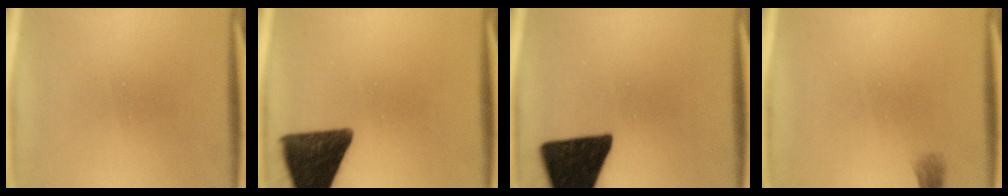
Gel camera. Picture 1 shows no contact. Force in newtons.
{"total": 13.4}
{"total": 18.6}
{"total": 1.1}